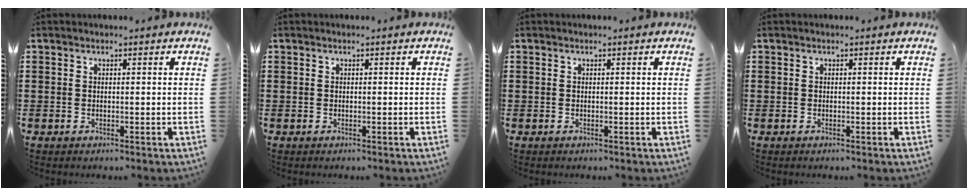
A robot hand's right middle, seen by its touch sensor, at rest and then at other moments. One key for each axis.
{"total": 0.0}
{"total": 0.0}
{"total": 0.0}